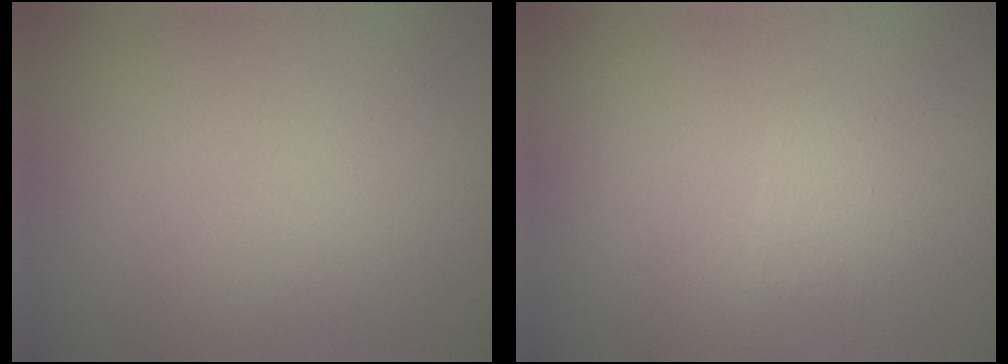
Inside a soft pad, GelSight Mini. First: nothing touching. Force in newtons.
{"total": 1.1, "press": 1.1, "slide": 0.1}